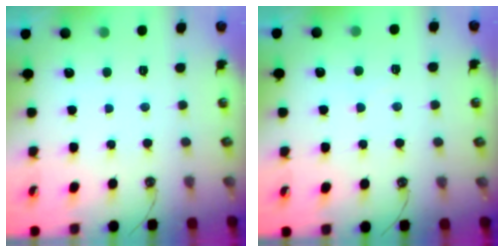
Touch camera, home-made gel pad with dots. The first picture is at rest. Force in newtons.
{"total": 4.5, "press": 4.5, "slide": 0.7}